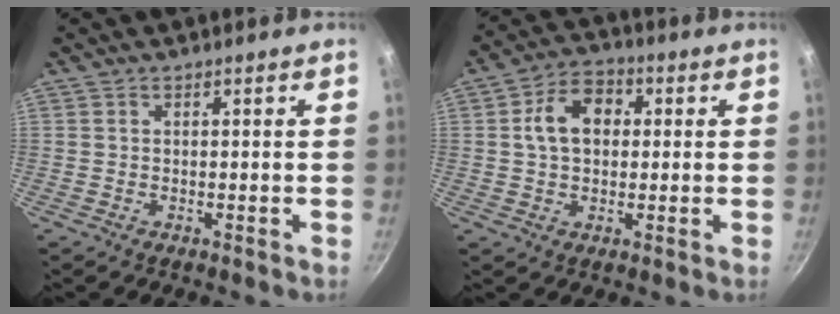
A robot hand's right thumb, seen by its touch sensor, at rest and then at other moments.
{"total": 9.1, "force": [1.3, 6.6, 6.1], "torque": [-0.075, 0.018, 0.010]}